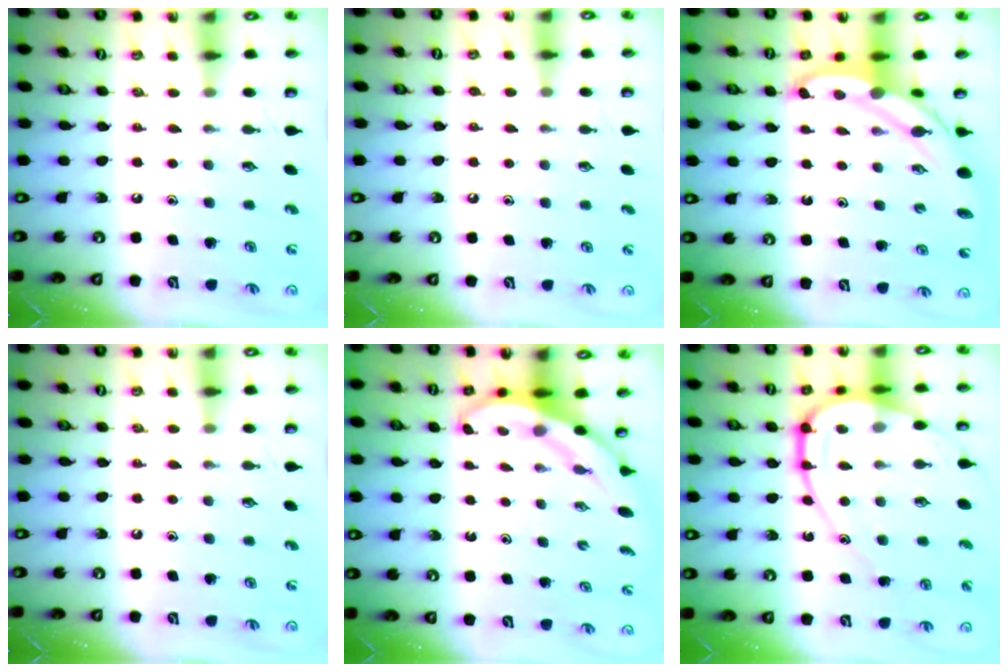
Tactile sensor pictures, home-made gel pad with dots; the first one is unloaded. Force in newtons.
{"total": 3.2, "press": 3.2, "slide": 0.4}
{"total": 5.6, "press": 5.6, "slide": 0.3}
{"total": 0.0}
{"total": 3.6, "press": 3.6, "slide": 0.3}
{"total": 15.5, "press": 15.4, "slide": 1.1}